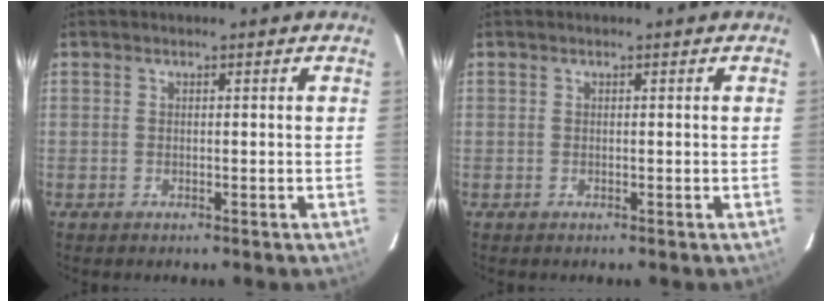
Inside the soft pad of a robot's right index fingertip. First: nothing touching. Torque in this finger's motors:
{"motor_torque": [0.00, 0.00, 0.03, 0.01]}